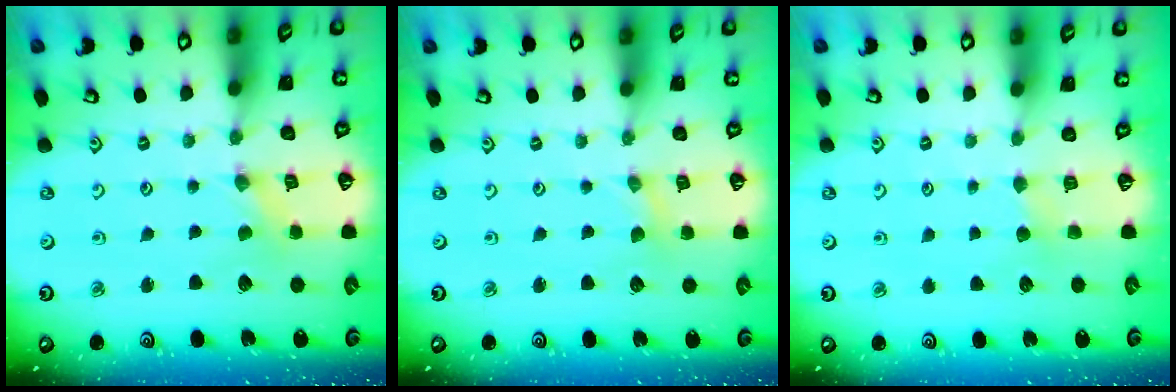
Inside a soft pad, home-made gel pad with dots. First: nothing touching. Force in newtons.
{"total": 0.7, "press": 0.7, "slide": 0.2}
{"total": 3.0, "press": 2.9, "slide": 0.5}